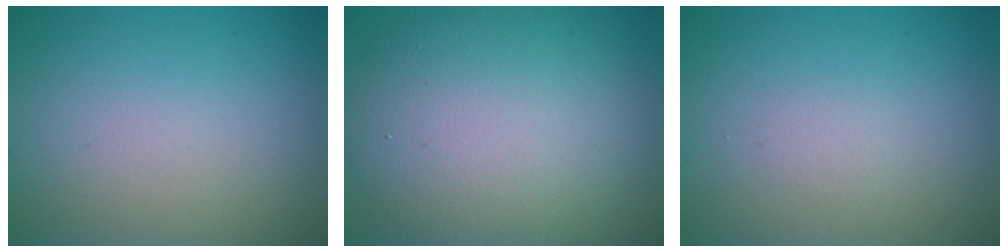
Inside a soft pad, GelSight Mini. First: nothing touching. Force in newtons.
{"total": 12.8, "press": 12.8, "slide": 0.5}
{"total": 0.6, "press": 0.6, "slide": 0.0}